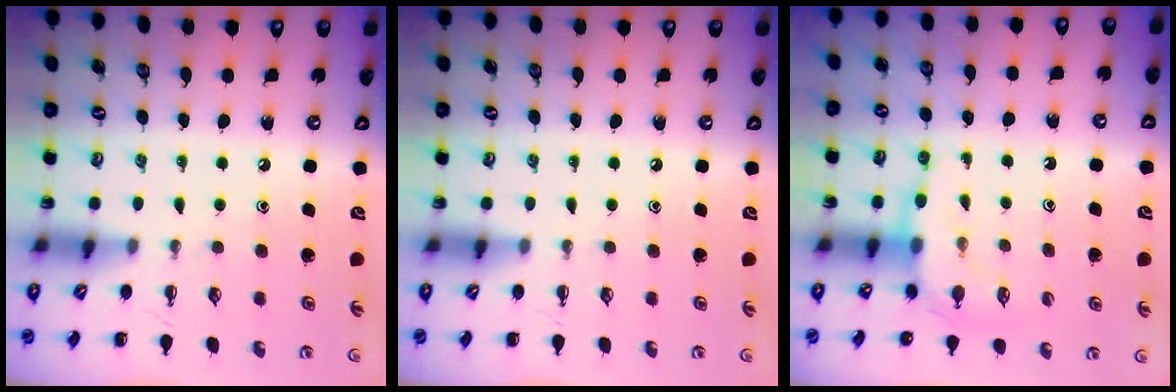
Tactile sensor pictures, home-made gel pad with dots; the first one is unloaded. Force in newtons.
{"total": 0.0}
{"total": 7.7, "press": 7.7, "slide": 0.8}